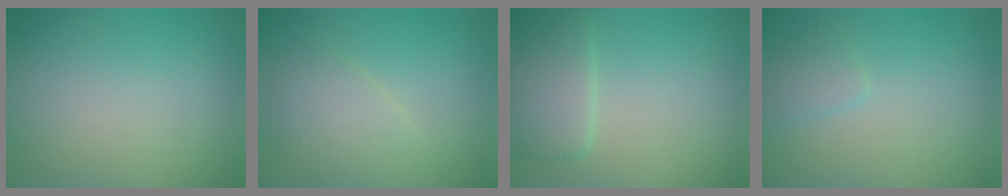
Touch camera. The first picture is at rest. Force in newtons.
{"total": 3.0, "press": 3.0, "slide": 0.0}
{"total": 3.7, "press": 3.7, "slide": 0.2}
{"total": 1.2, "press": 1.2, "slide": 0.0}